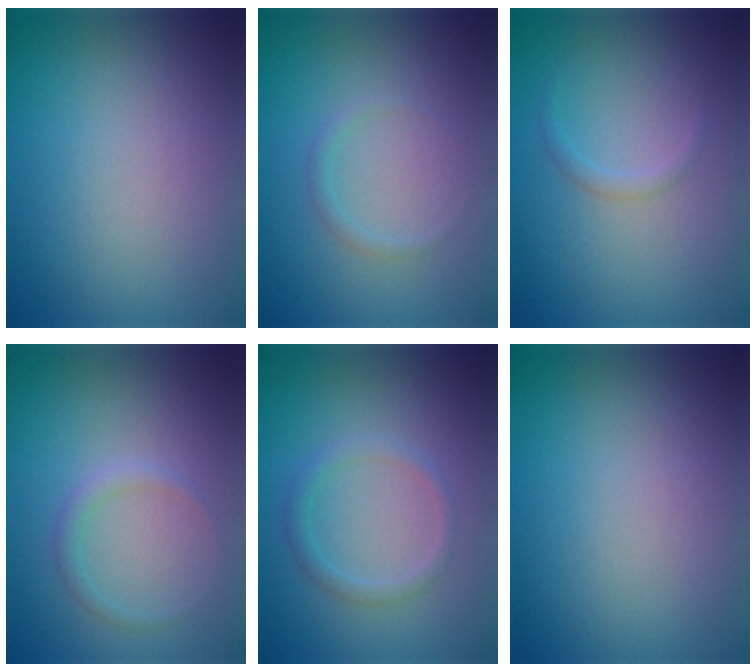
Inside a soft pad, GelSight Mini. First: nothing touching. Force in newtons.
{"total": 0.8, "press": 0.8, "slide": 0.0}
{"total": 0.9, "press": 0.9, "slide": 0.0}
{"total": 1.1, "press": 1.1, "slide": 0.1}
{"total": 1.6, "press": 1.6, "slide": 0.0}
{"total": 0.0}